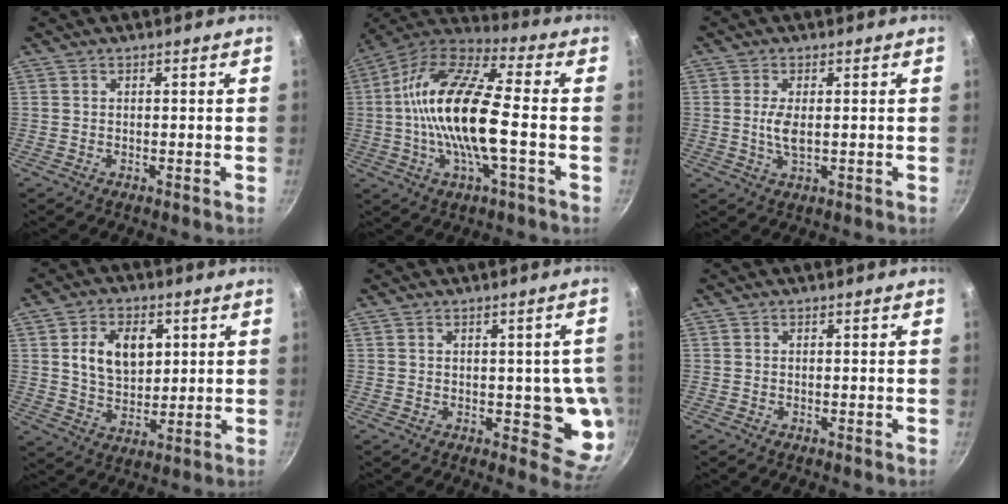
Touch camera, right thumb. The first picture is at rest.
{"total": 19.6, "force": [-1.6, 6.4, 18.5], "torque": [-0.351, 0.035, -0.049]}
{"total": 4.2, "force": [0.2, 1.4, 4.0], "torque": [-0.090, -0.004, 0.003]}
{"total": 11.0, "force": [2.9, 7.5, 7.4], "torque": [-0.099, -0.012, 0.052]}
{"total": 8.4, "force": [-0.3, 4.4, 7.1], "torque": [-0.042, -0.003, 0.000]}
{"total": 0.0}